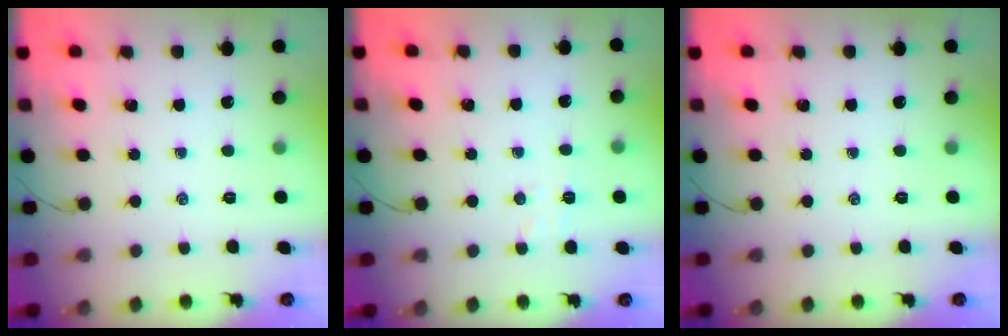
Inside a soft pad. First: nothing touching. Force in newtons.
{"total": 4.7, "press": 4.6, "slide": 0.8}
{"total": 0.0}